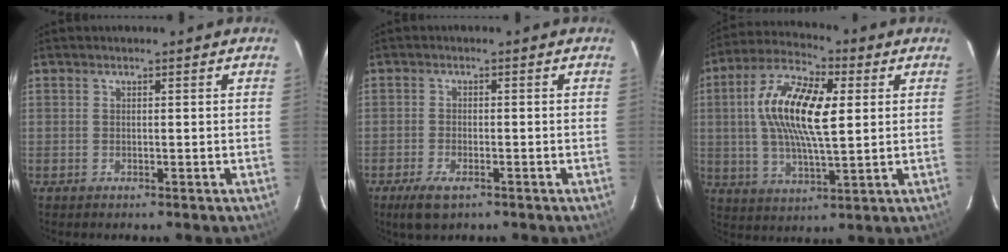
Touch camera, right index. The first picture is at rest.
{"total": 4.7, "force": [-3.0, 1.9, 3.1], "torque": [-0.076, -0.012, -0.054]}
{"total": 15.1, "force": [2.7, 5.6, 13.8], "torque": [-0.267, 0.017, 0.042]}